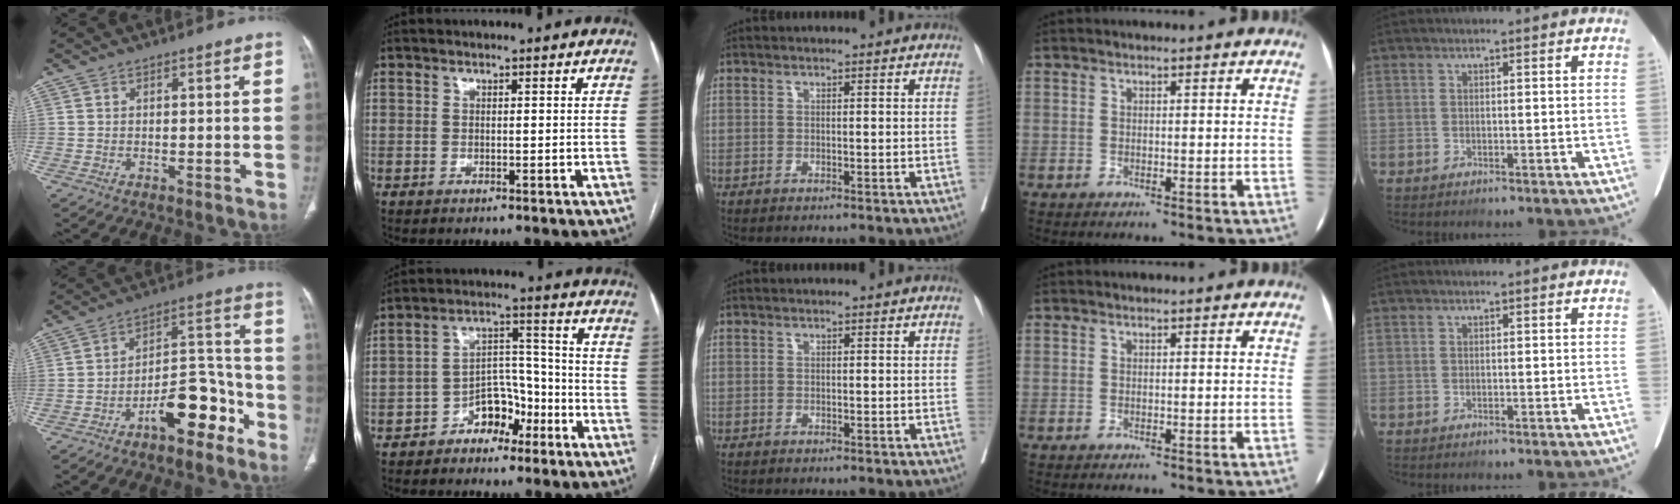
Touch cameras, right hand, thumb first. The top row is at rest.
{"thumb": {"total": 13.2, "force": [-7.1, 6.1, 9.3], "torque": [-0.113, 0.073, -0.110]}, "index": {"total": 6.9, "force": [-4.0, 4.3, 3.5], "torque": [-0.054, 0.029, -0.066]}}